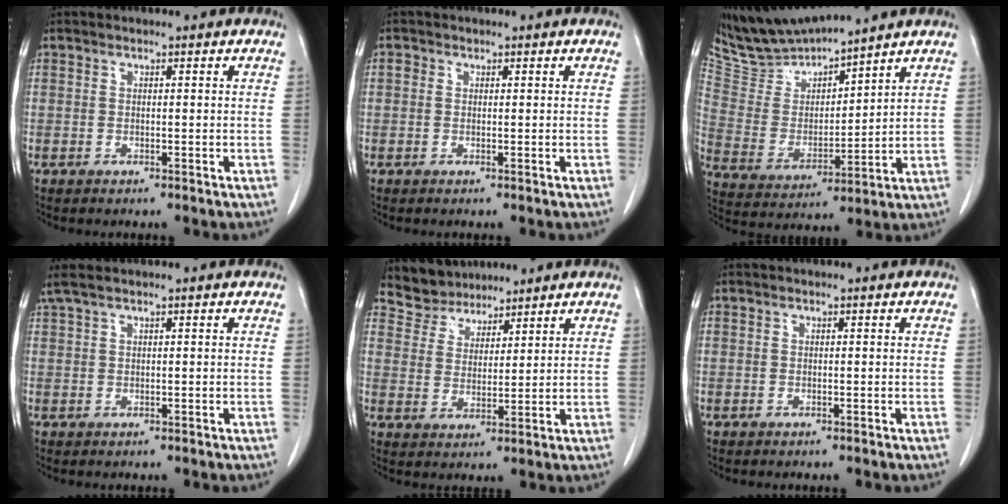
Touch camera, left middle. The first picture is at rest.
{"total": 0.8, "force": [0.2, 0.7, 0.2], "torque": [0.002, 0.003, 0.002]}
{"total": 11.9, "force": [11.5, 0.7, 3.0], "torque": [-0.072, 0.003, 0.238]}
{"total": 2.4, "force": [1.9, 0.0, 1.5], "torque": [-0.037, 0.026, 0.041]}
{"total": 5.8, "force": [5.3, 2.3, -0.3], "torque": [0.003, 0.014, 0.104]}
{"total": 0.0}